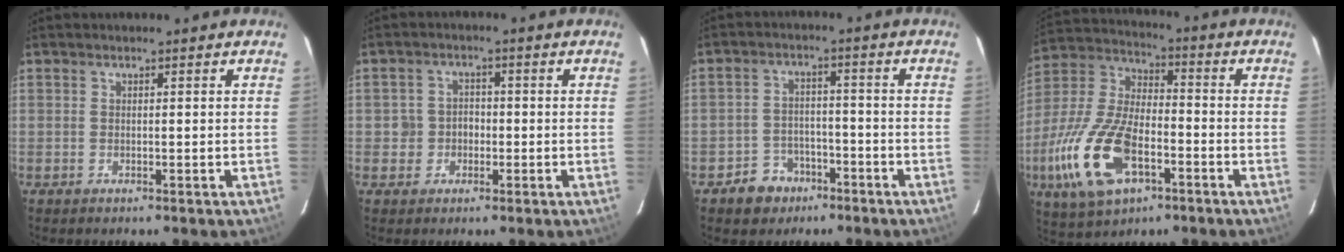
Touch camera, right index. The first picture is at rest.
{"total": 3.8, "force": [-1.0, 3.6, 0.6], "torque": [-0.009, 0.017, -0.015]}
{"total": 6.6, "force": [-4.3, 4.8, 1.3], "torque": [-0.046, 0.017, -0.059]}
{"total": 19.9, "force": [-7.7, 10.0, 15.4], "torque": [-0.347, -0.015, -0.137]}